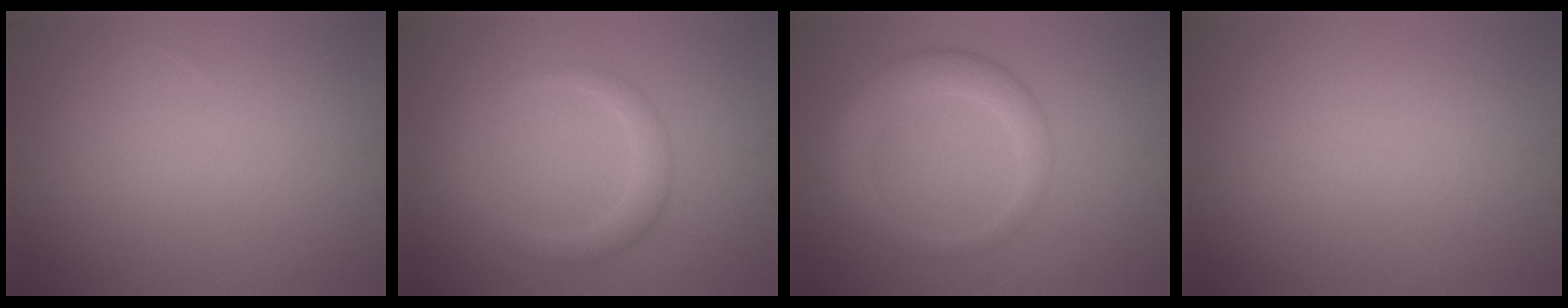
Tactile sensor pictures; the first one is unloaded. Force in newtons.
{"total": 2.5, "press": 2.5, "slide": 0.1}
{"total": 4.3, "press": 4.3, "slide": 0.3}
{"total": 0.0}